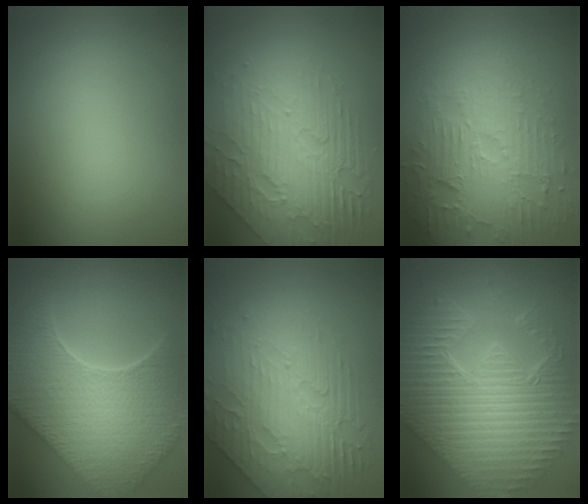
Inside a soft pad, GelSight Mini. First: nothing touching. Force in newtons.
{"total": 8.1, "press": 5.6, "slide": 5.9}
{"total": 4.6, "press": 4.2, "slide": 1.9}
{"total": 9.7, "press": 7.1, "slide": 6.6}
{"total": 6.0, "press": 4.9, "slide": 3.5}
{"total": 12.0, "press": 7.8, "slide": 9.1}